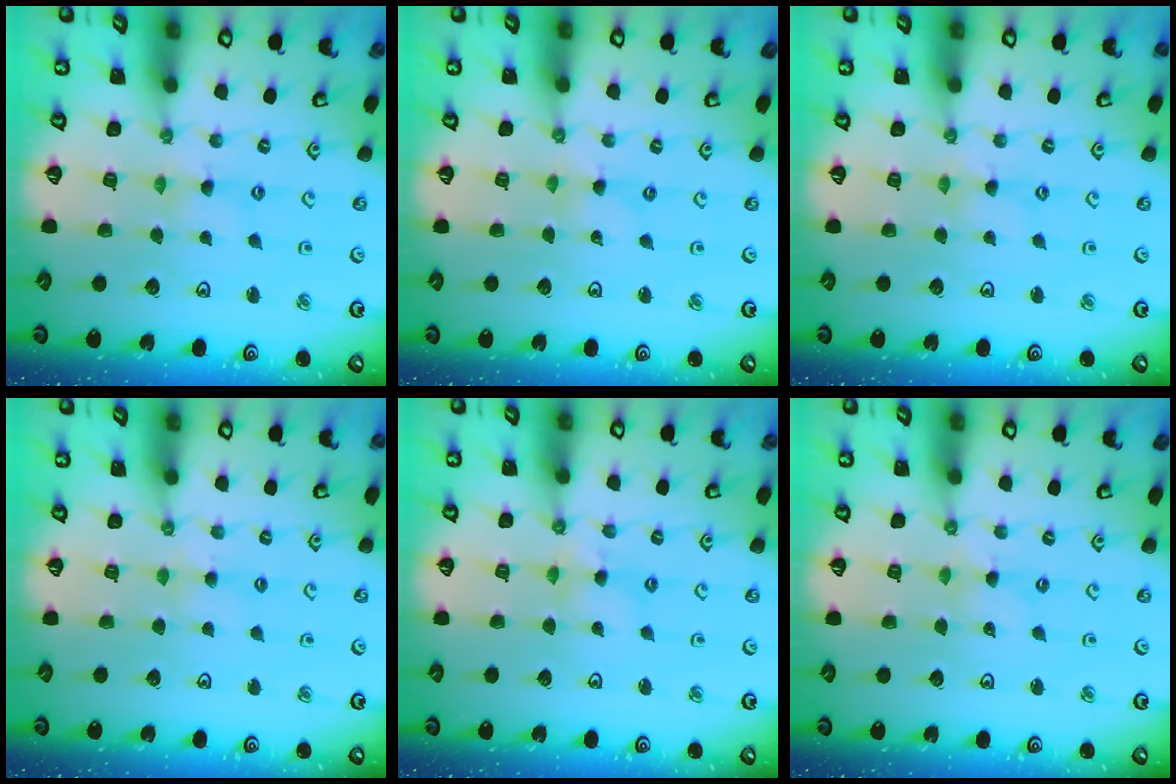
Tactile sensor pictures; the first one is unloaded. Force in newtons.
{"total": 0.0}
{"total": 0.7, "press": 0.7, "slide": 0.1}
{"total": 3.5, "press": 3.4, "slide": 0.6}
{"total": 3.1, "press": 3.1, "slide": 0.3}
{"total": 0.0}